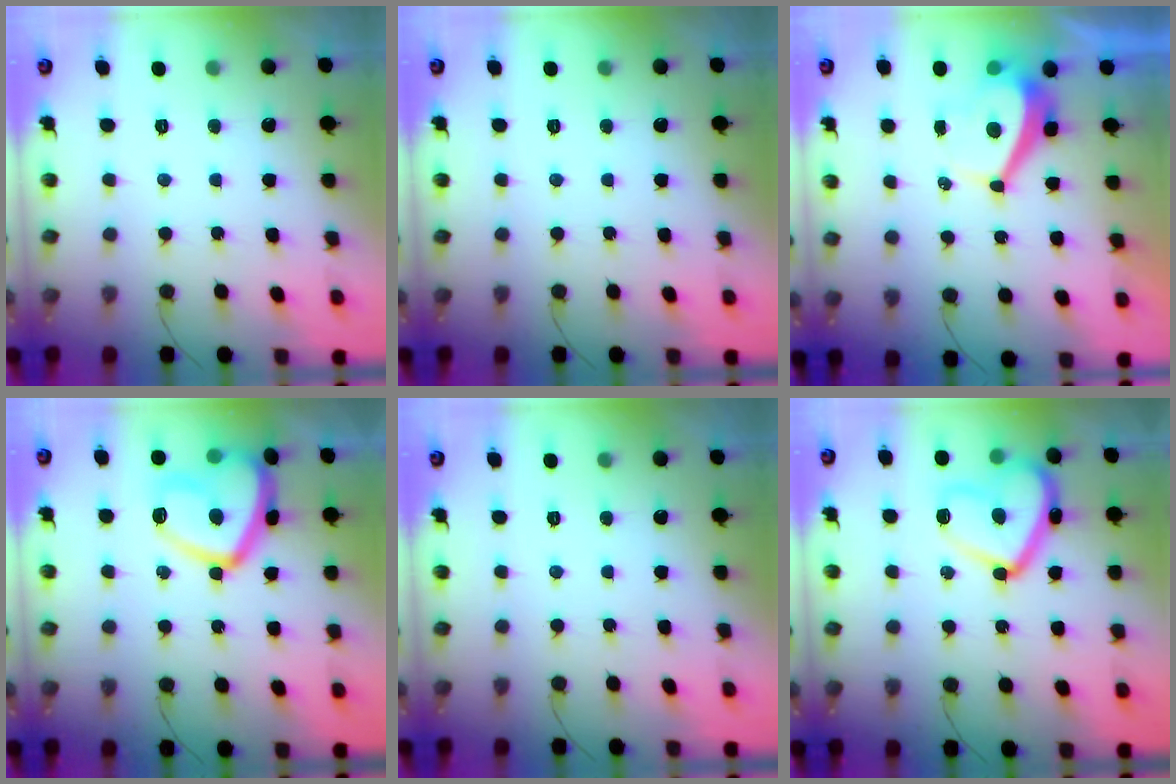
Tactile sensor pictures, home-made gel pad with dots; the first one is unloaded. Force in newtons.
{"total": 0.0}
{"total": 4.5, "press": 4.5, "slide": 0.4}
{"total": 15.6, "press": 15.5, "slide": 1.1}
{"total": 0.0}
{"total": 15.8, "press": 15.8, "slide": 1.1}